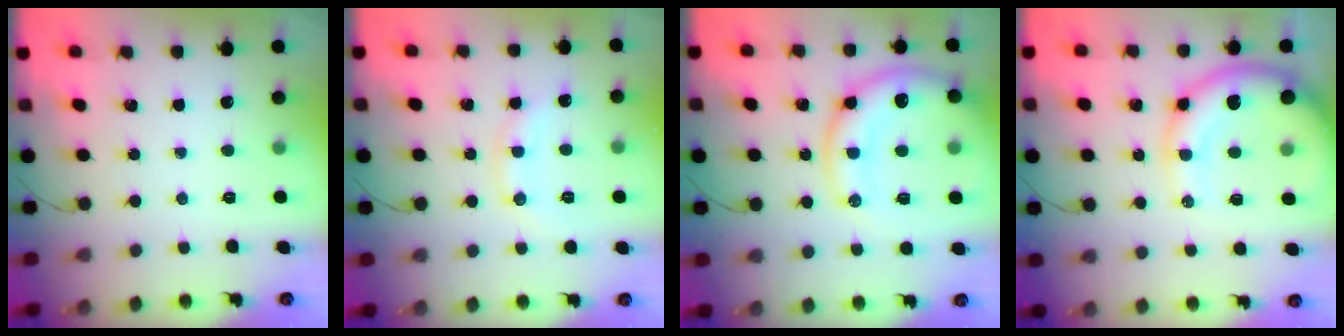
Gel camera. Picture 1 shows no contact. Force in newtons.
{"total": 7.6, "press": 7.5, "slide": 0.4}
{"total": 16.3, "press": 16.1, "slide": 2.4}
{"total": 13.0, "press": 12.6, "slide": 3.2}